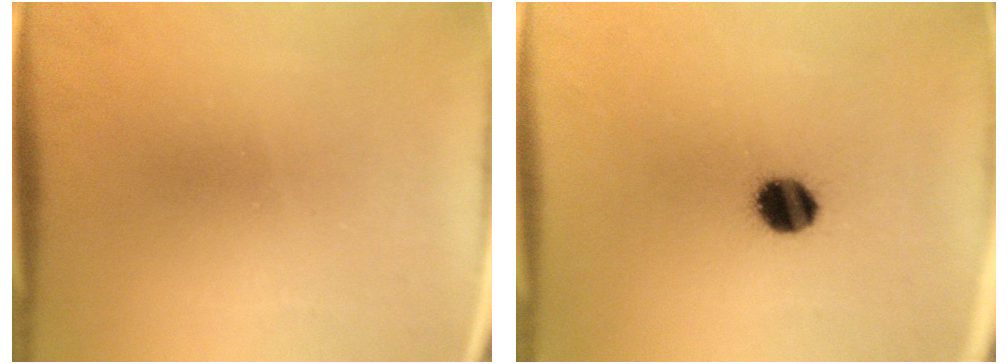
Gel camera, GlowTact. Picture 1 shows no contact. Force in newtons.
{"total": 7.7}